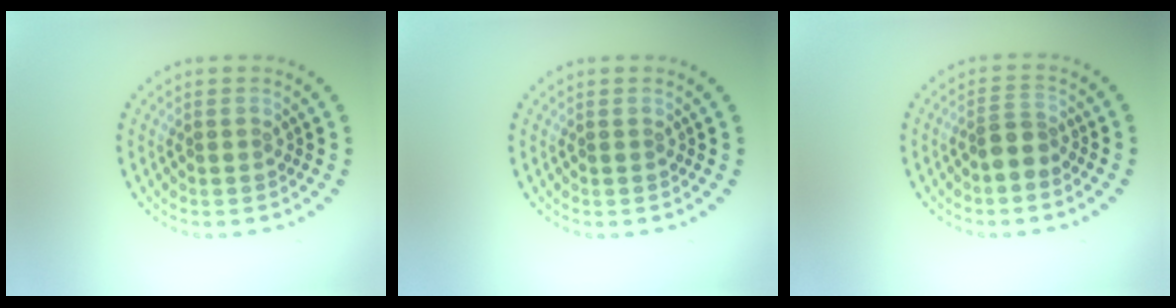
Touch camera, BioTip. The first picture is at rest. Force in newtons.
{"total": 0.0}
{"total": 2.1, "press": 1.6, "slide": 1.2}